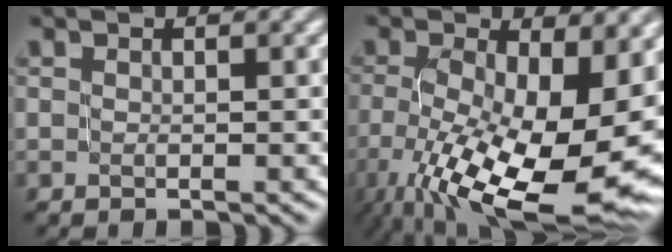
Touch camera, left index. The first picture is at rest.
{"total": 16.8, "force": [-5.2, 7.4, 14.1], "torque": [-0.226, -0.023, -0.070]}